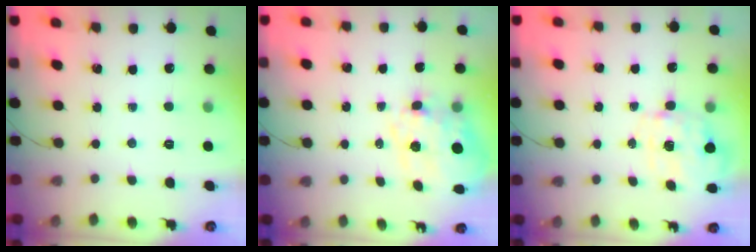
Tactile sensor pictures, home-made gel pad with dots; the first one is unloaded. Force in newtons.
{"total": 12.3, "press": 12.0, "slide": 2.7}
{"total": 2.9, "press": 2.7, "slide": 0.9}